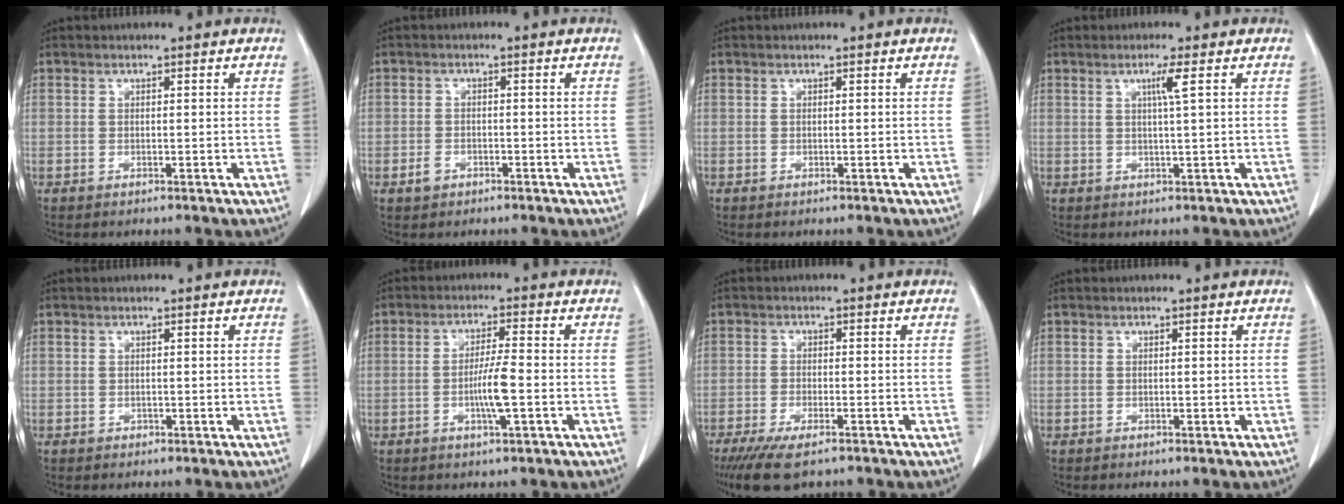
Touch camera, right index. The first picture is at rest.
{"total": 2.0, "force": [-1.1, 1.6, 0.6], "torque": [-0.010, 0.005, -0.016]}
{"total": 0.0}
{"total": 2.6, "force": [0.9, -0.7, 2.4], "torque": [-0.045, -0.003, 0.018]}
{"total": 0.5, "force": [-0.1, 0.5, 0.0], "torque": [0.003, 0.005, -0.003]}
{"total": 5.4, "force": [-1.3, 0.1, 5.2], "torque": [-0.100, -0.006, -0.025]}
{"total": 7.3, "force": [-5.3, 1.6, 4.7], "torque": [-0.078, -0.017, -0.086]}
{"total": 0.0}